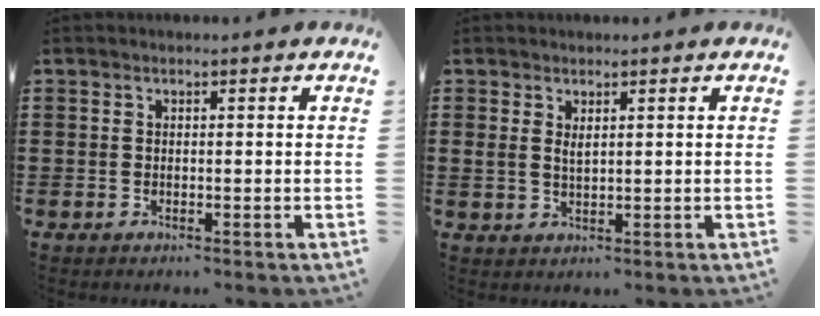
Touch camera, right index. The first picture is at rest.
{"total": 1.7, "force": [1.1, 0.8, 1.0], "torque": [-0.023, 0.004, 0.020]}